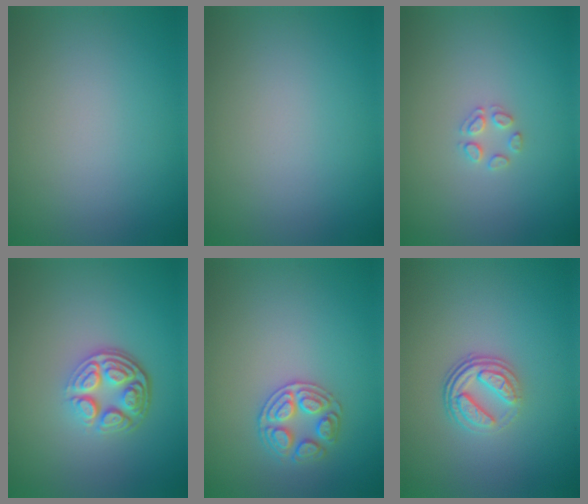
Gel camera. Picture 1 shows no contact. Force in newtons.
{"total": 0.0}
{"total": 1.5, "press": 1.5, "slide": 0.1}
{"total": 4.8, "press": 3.5, "slide": 3.3}
{"total": 2.6, "press": 2.6, "slide": 0.2}
{"total": 3.7, "press": 2.6, "slide": 2.6}